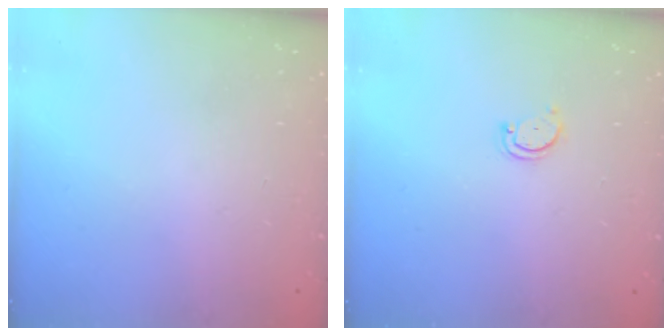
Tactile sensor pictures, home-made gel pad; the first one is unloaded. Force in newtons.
{"total": 2.8, "press": 2.8, "slide": 0.3}